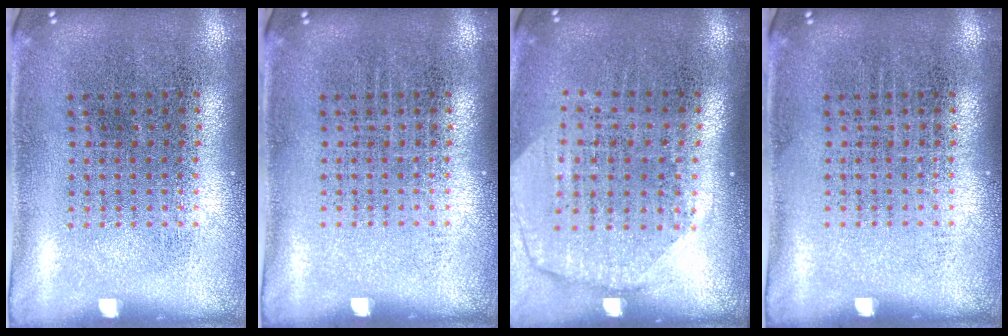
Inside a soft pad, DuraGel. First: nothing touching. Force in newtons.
{"total": 0.0}
{"total": 1.9, "press": 1.6, "slide": 1.0}
{"total": 0.0}